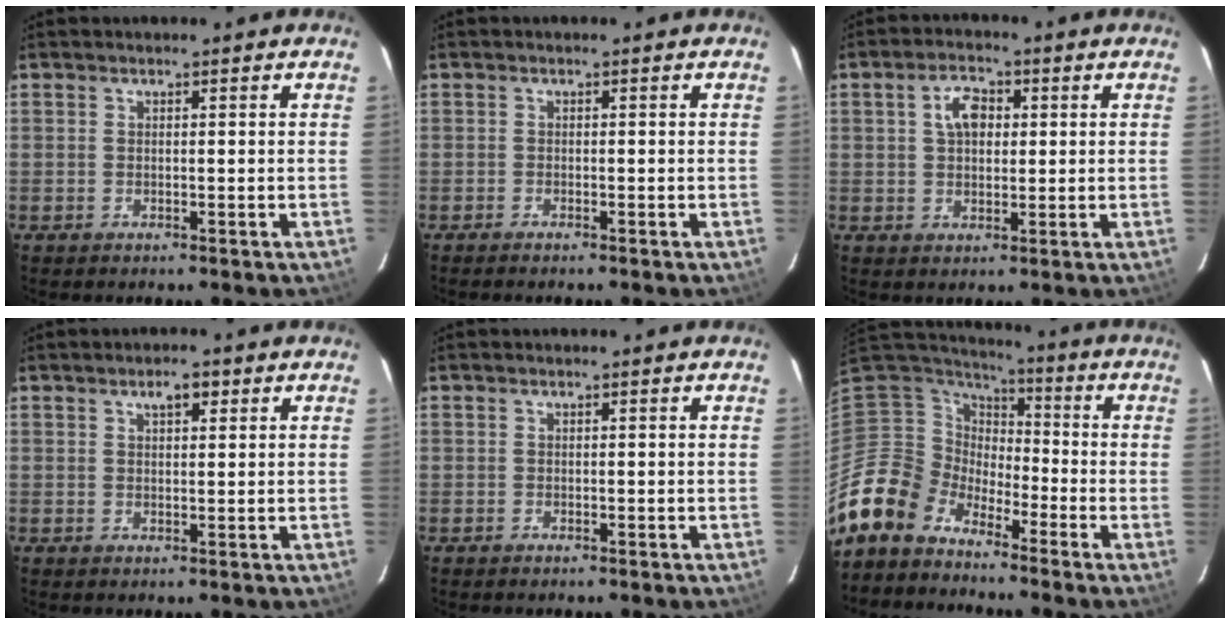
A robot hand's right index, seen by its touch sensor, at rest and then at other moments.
{"total": 1.0, "force": [-0.9, 0.1, 0.4], "torque": [-0.013, -0.002, -0.019]}
{"total": 5.3, "force": [1.3, 3.5, 3.7], "torque": [-0.065, 0.016, 0.025]}
{"total": 2.7, "force": [1.4, 1.2, 1.9], "torque": [-0.030, 0.008, 0.023]}
{"total": 0.0}
{"total": 11.6, "force": [-9.0, 7.0, 2.3], "torque": [-0.081, 0.027, -0.193]}